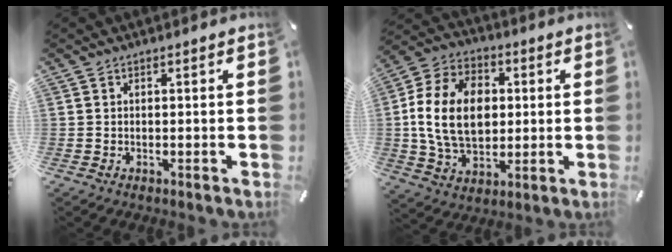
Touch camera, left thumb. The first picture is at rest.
{"total": 17.0, "force": [0.7, 12.4, 11.6], "torque": [-0.255, 0.012, 0.010]}